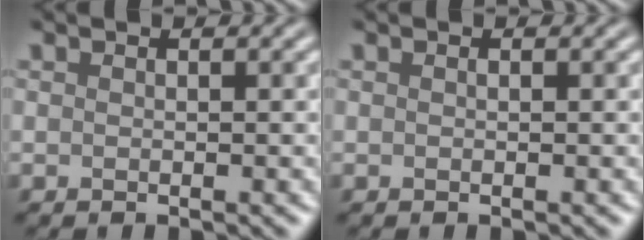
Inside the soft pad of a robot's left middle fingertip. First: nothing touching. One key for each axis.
{"total": 0.0}